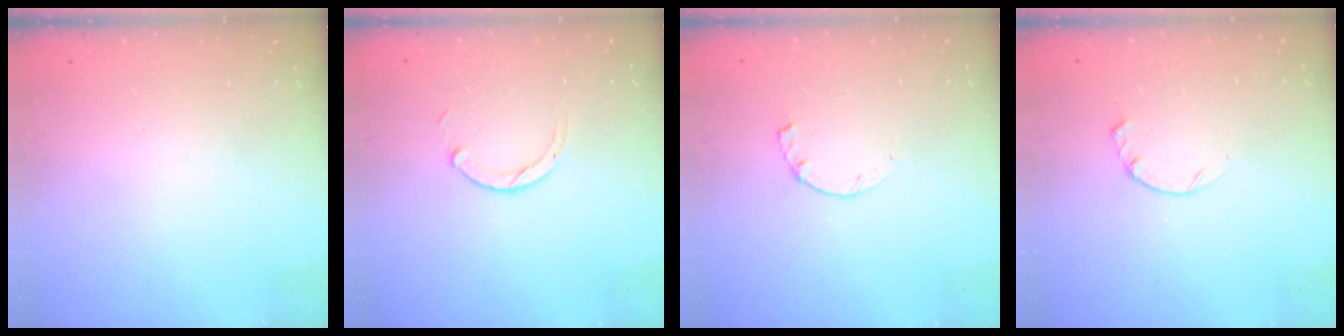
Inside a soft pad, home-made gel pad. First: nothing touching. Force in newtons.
{"total": 2.9, "press": 2.9, "slide": 0.4}
{"total": 1.0, "press": 0.9, "slide": 0.2}
{"total": 0.5, "press": 0.4, "slide": 0.3}